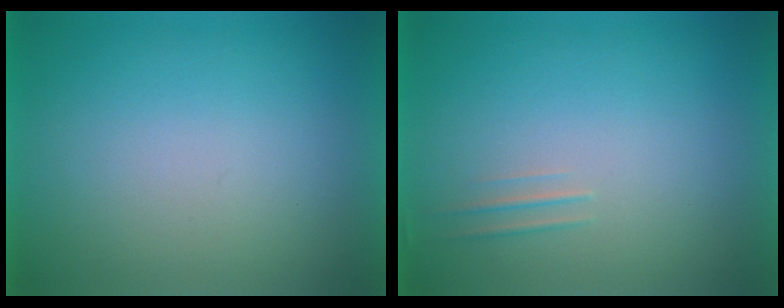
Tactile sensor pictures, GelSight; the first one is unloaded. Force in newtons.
{"total": 1.7}